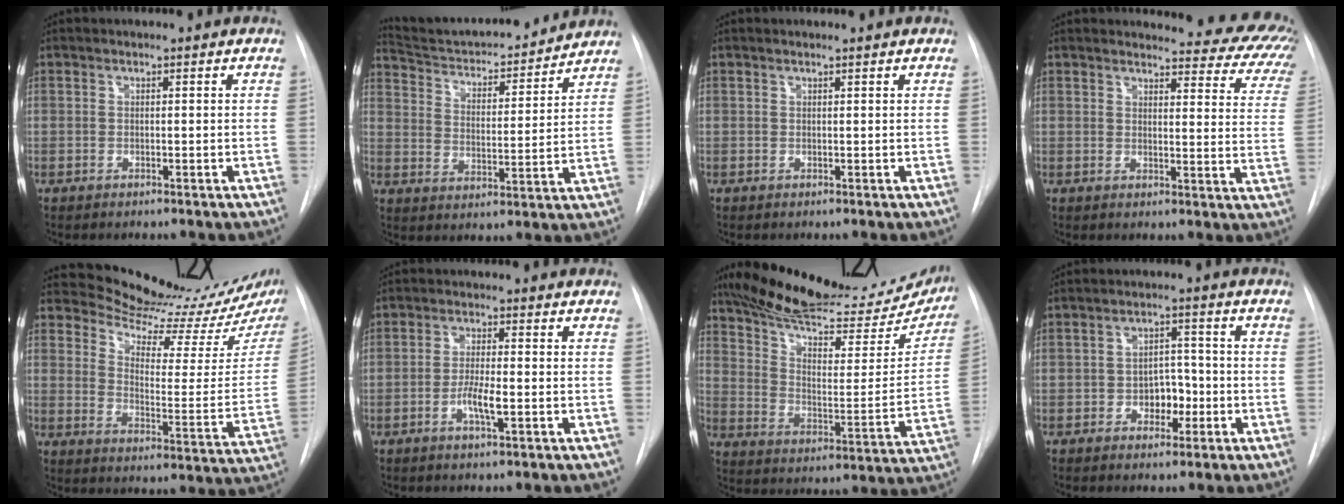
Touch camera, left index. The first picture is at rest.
{"total": 16.9, "force": [15.9, 2.7, 5.0], "torque": [-0.070, -0.012, 0.238]}
{"total": 0.8, "force": [0.7, 0.1, 0.4], "torque": [-0.010, 0.005, 0.006]}
{"total": 16.5, "force": [15.3, 4.0, 4.8], "torque": [-0.022, -0.083, 0.133]}
{"total": 15.3, "force": [14.7, -0.3, 4.1], "torque": [-0.064, -0.110, 0.195]}
{"total": 4.1, "force": [-2.0, 0.5, 3.5], "torque": [-0.068, -0.007, -0.038]}
{"total": 28.8, "force": [24.8, 7.4, 12.7], "torque": [-0.202, -0.042, 0.327]}
{"total": 2.9, "force": [-1.8, 1.7, 1.5], "torque": [-0.015, 0.002, -0.028]}